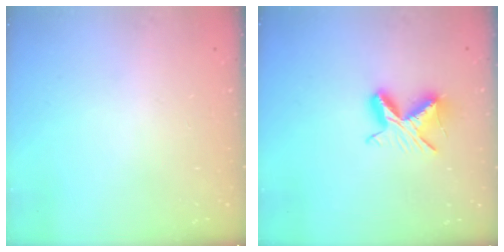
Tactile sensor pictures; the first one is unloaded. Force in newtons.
{"total": 8.5, "press": 8.5, "slide": 0.4}